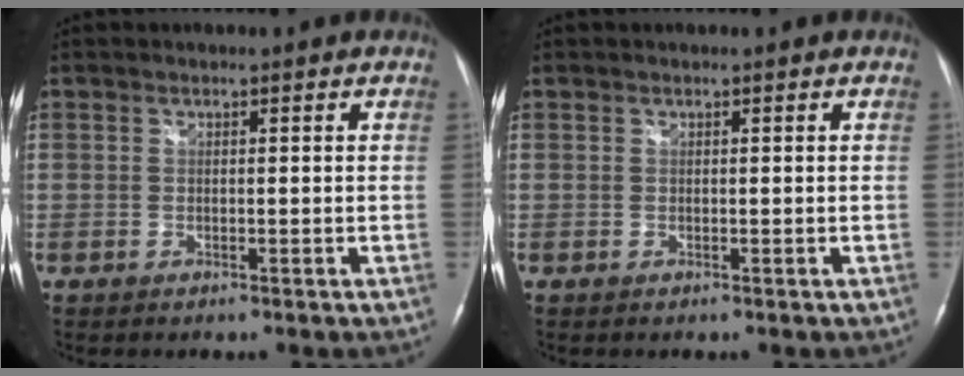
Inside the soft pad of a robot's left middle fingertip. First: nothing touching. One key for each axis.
{"total": 0.0}